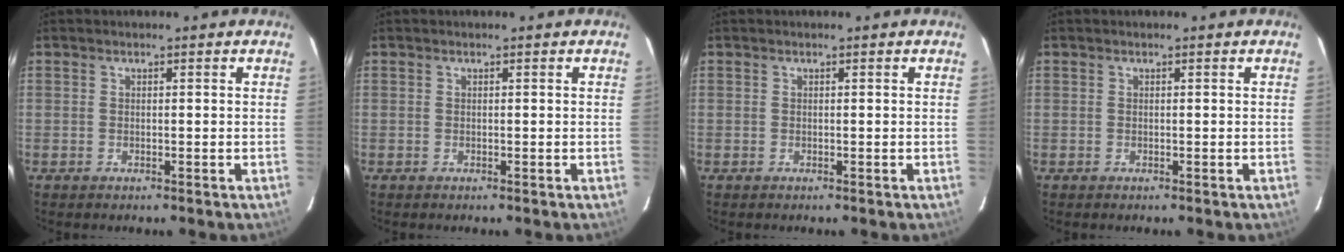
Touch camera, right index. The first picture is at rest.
{"total": 0.0}
{"total": 0.0}
{"total": 0.0}